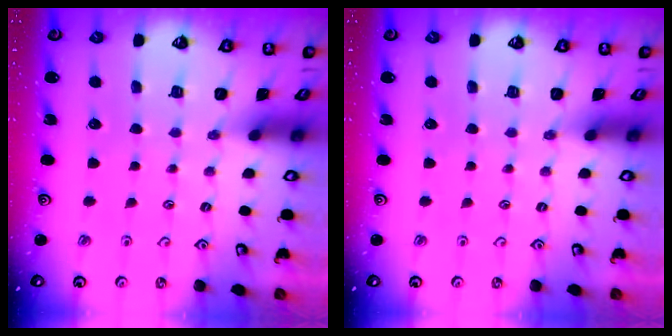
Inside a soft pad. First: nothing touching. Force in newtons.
{"total": 0.0}